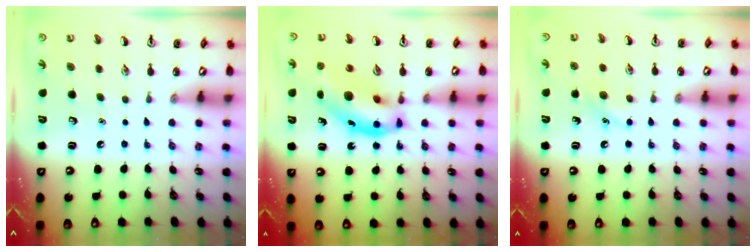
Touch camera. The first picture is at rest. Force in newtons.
{"total": 14.2, "press": 13.6, "slide": 3.8}
{"total": 6.4, "press": 6.1, "slide": 1.8}